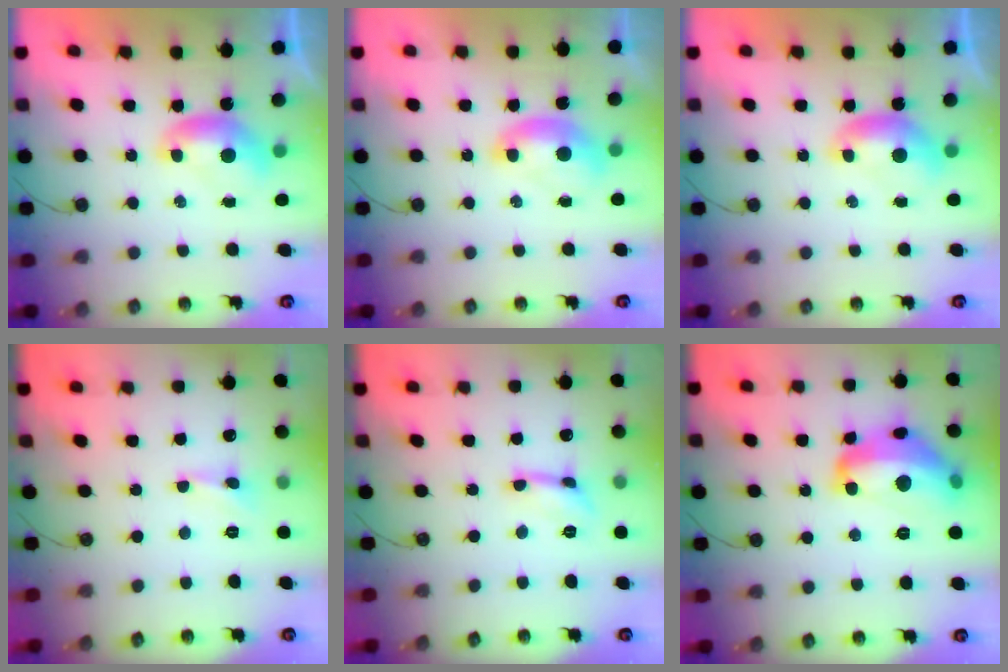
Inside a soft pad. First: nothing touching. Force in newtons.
{"total": 1.7, "press": 1.6, "slide": 0.3}
{"total": 0.0}
{"total": 1.2, "press": 1.1, "slide": 0.5}
{"total": 1.6, "press": 1.5, "slide": 0.4}
{"total": 14.5, "press": 14.5, "slide": 0.8}